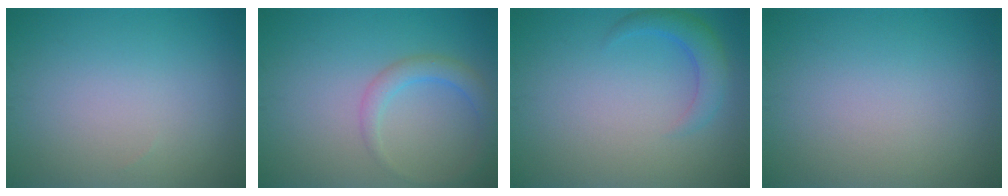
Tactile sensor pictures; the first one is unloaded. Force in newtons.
{"total": 2.4, "press": 2.4, "slide": 0.1}
{"total": 2.7, "press": 2.6, "slide": 0.3}
{"total": 0.0}